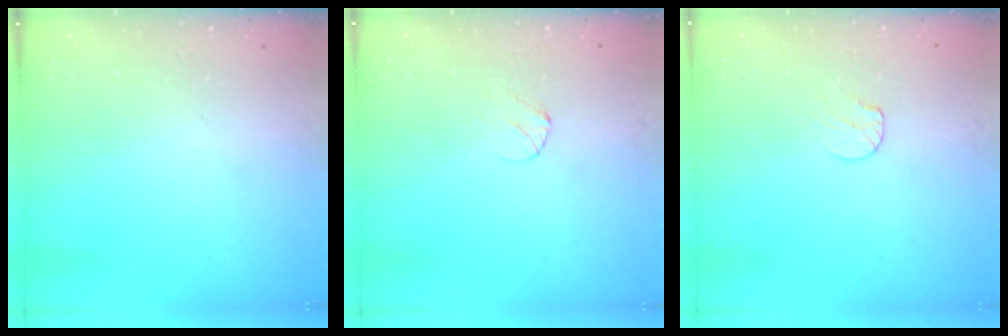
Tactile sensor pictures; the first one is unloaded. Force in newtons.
{"total": 3.0, "press": 3.0, "slide": 0.3}
{"total": 4.8, "press": 4.8, "slide": 0.4}